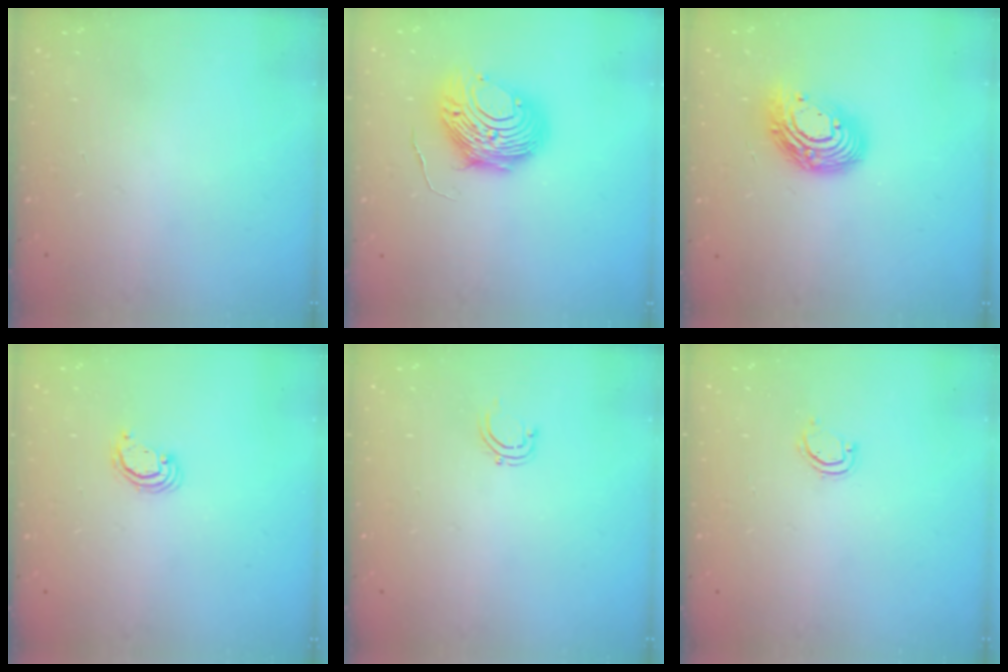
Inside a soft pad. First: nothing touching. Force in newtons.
{"total": 10.8, "press": 10.8, "slide": 0.9}
{"total": 13.4, "press": 13.4, "slide": 1.0}
{"total": 2.4, "press": 2.4, "slide": 0.3}
{"total": 3.3, "press": 3.3, "slide": 0.3}
{"total": 3.1, "press": 3.1, "slide": 0.2}